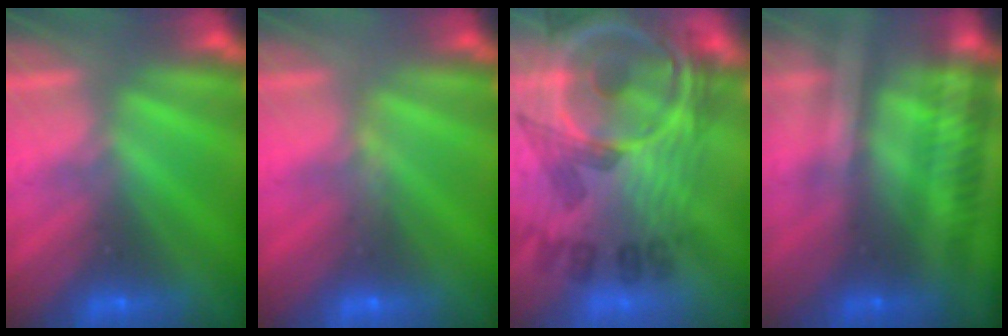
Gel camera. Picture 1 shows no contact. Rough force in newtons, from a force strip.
{"total": 3.1}
{"total": 6.4}
{"total": 2.4}